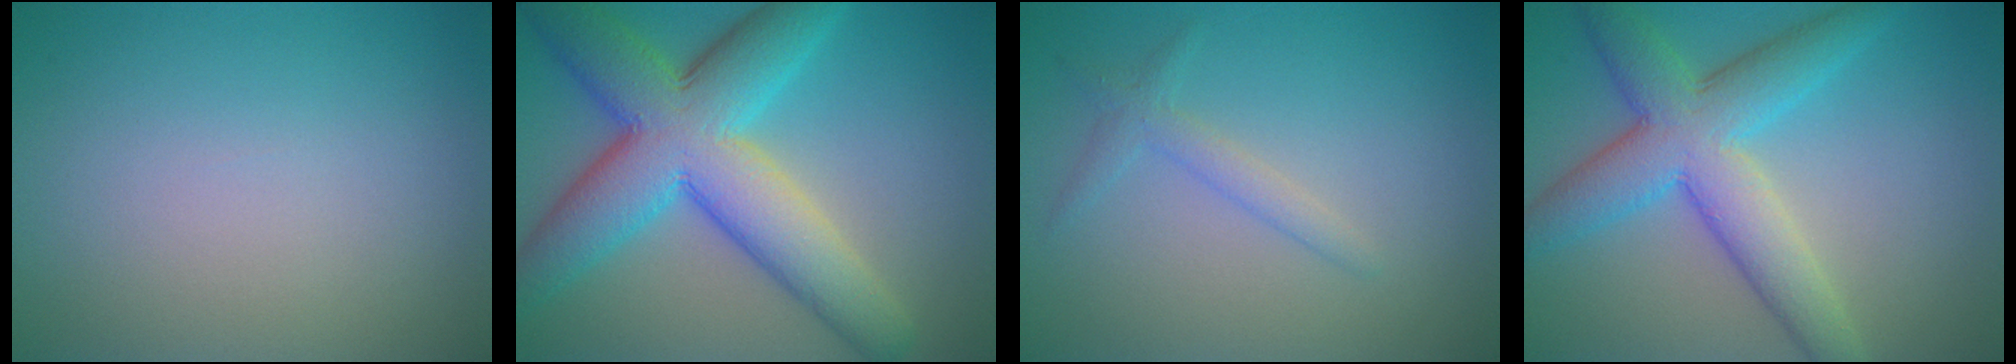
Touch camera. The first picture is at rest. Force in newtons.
{"total": 11.1, "press": 11.1, "slide": 0.4}
{"total": 1.7, "press": 1.6, "slide": 0.2}
{"total": 7.5, "press": 7.5, "slide": 0.1}